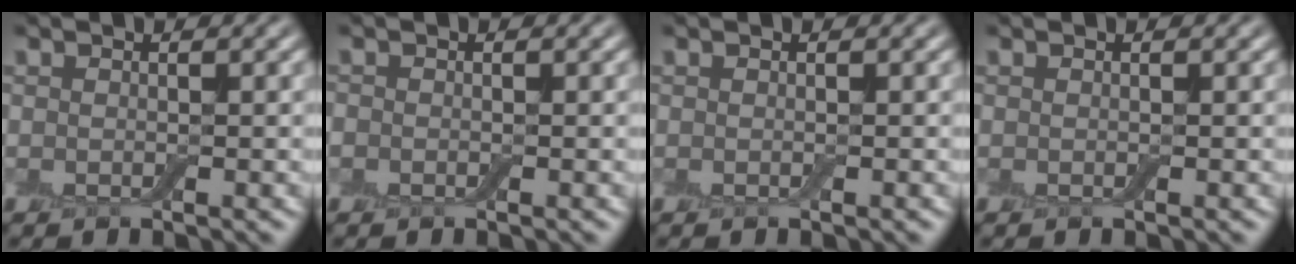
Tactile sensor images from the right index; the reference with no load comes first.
{"total": 0.7, "force": [-0.3, 0.6, 0.1], "torque": [-0.001, -0.003, -0.006]}
{"total": 0.0}
{"total": 0.0}